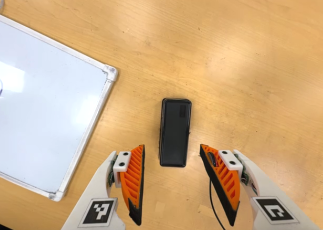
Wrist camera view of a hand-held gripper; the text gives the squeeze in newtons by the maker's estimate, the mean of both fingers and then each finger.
{"total": 0.0}